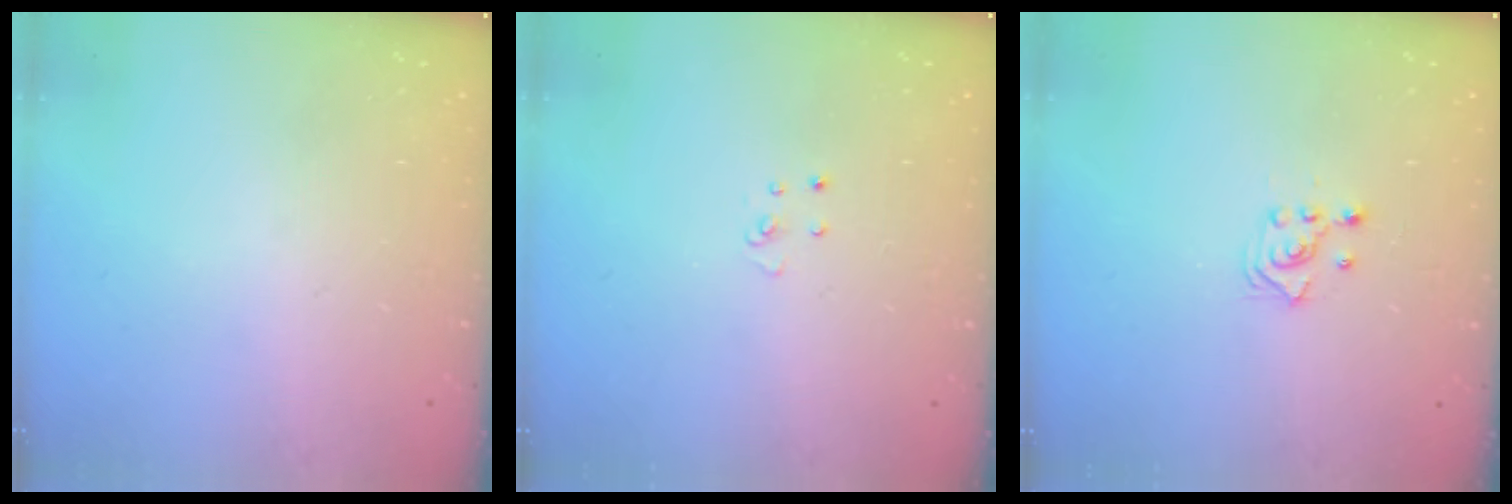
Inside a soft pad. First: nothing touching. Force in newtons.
{"total": 3.1, "press": 3.1, "slide": 0.2}
{"total": 2.5, "press": 2.3, "slide": 1.0}